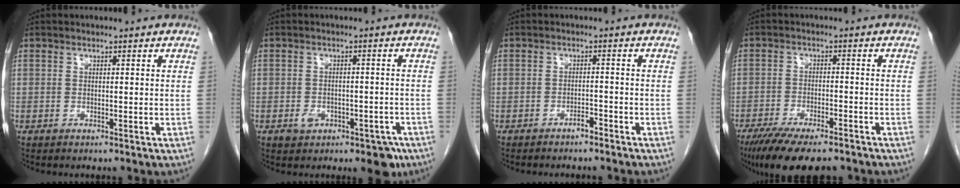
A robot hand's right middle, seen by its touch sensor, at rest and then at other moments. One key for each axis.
{"total": 4.9, "fx": -2.7, "fy": 3.1, "fz": 2.7, "tx": -0.022, "ty": 0.011, "tz": -0.028}
{"total": 2.5, "fx": -2.2, "fy": 0.4, "fz": 1.0, "tx": -0.015, "ty": -0.001, "tz": -0.029}
{"total": 12.5, "fx": -9.9, "fy": 3.0, "fz": 6.9, "tx": -0.108, "ty": -0.017, "tz": -0.154}